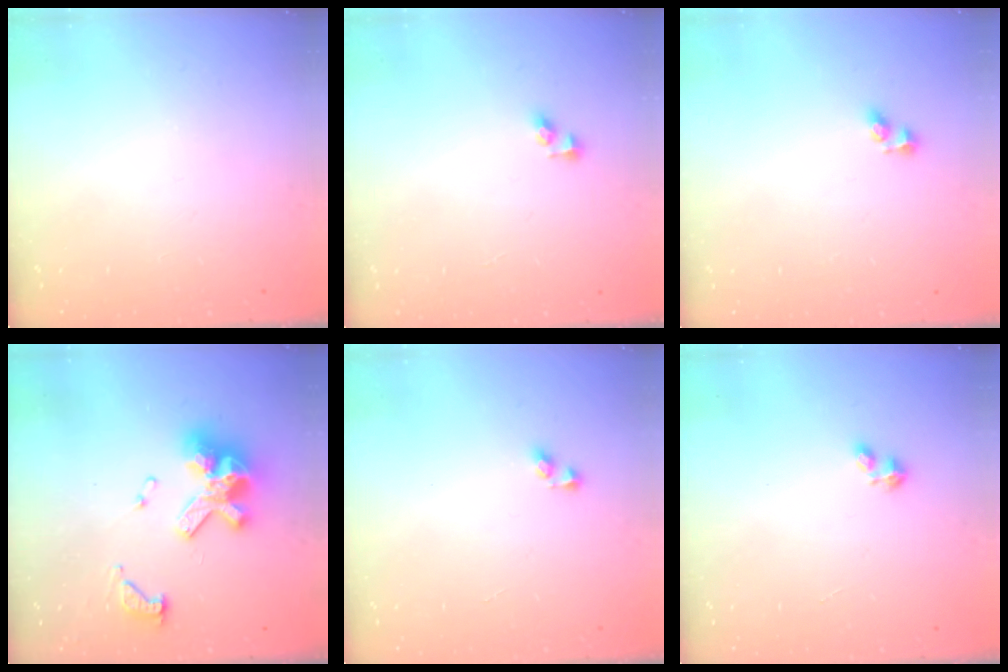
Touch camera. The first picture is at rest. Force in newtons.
{"total": 3.8, "press": 3.8, "slide": 0.2}
{"total": 4.0, "press": 4.0, "slide": 0.3}
{"total": 12.9, "press": 12.8, "slide": 1.4}
{"total": 2.9, "press": 2.9, "slide": 0.2}
{"total": 1.5, "press": 1.5, "slide": 0.3}